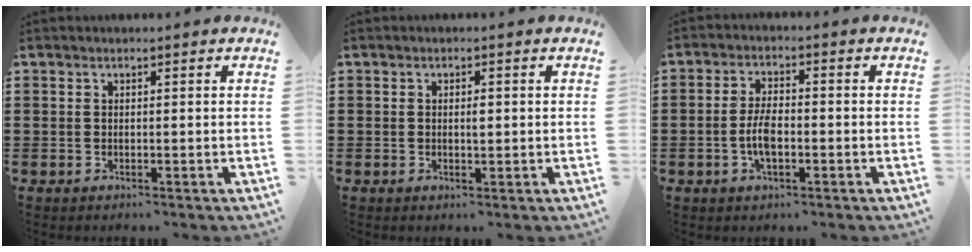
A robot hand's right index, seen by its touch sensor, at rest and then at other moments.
{"total": 1.5, "force": [0.1, 0.6, 1.4], "torque": [-0.028, 0.002, 0.000]}
{"total": 4.7, "force": [-1.2, 1.8, 4.2], "torque": [-0.094, -0.001, -0.026]}